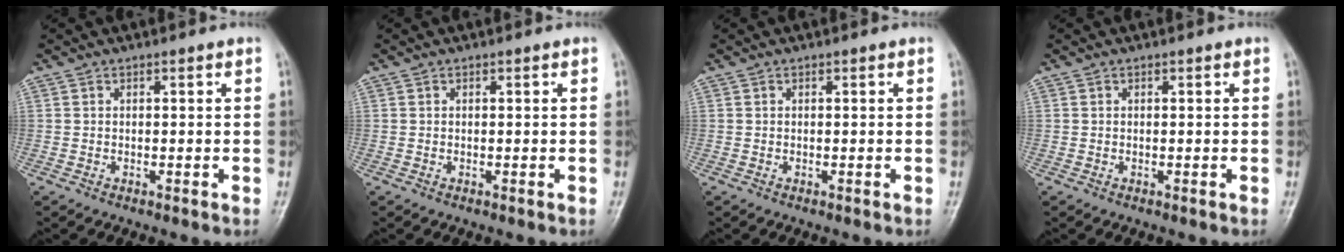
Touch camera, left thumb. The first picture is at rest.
{"total": 0.0}
{"total": 0.0}
{"total": 0.0}